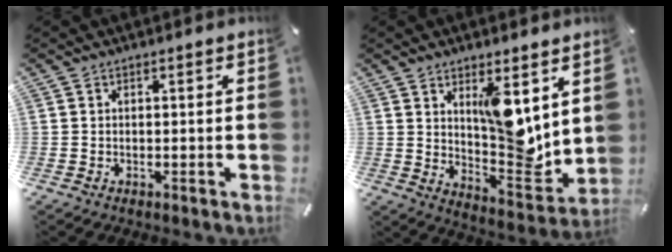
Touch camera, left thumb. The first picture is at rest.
{"total": 11.0, "force": [5.3, 4.9, 8.4], "torque": [-0.094, -0.055, 0.098]}